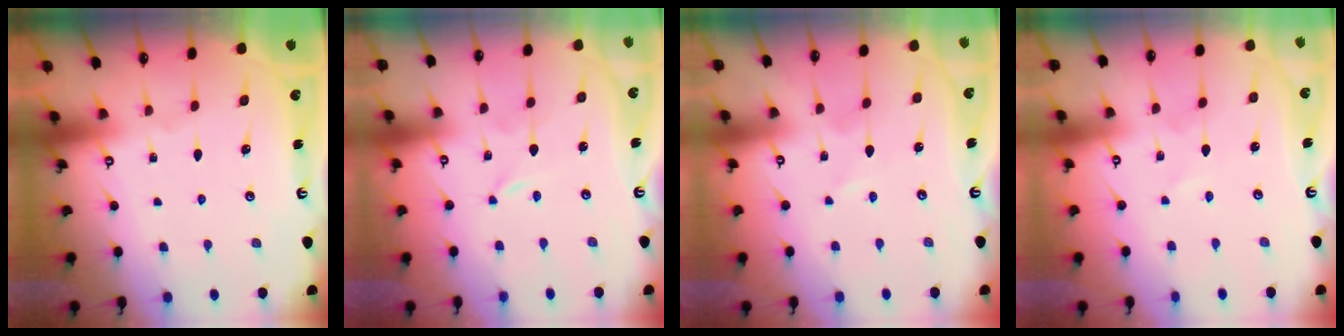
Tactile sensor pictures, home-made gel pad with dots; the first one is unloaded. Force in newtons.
{"total": 0.0}
{"total": 0.8, "press": 0.8, "slide": 0.2}
{"total": 0.0}